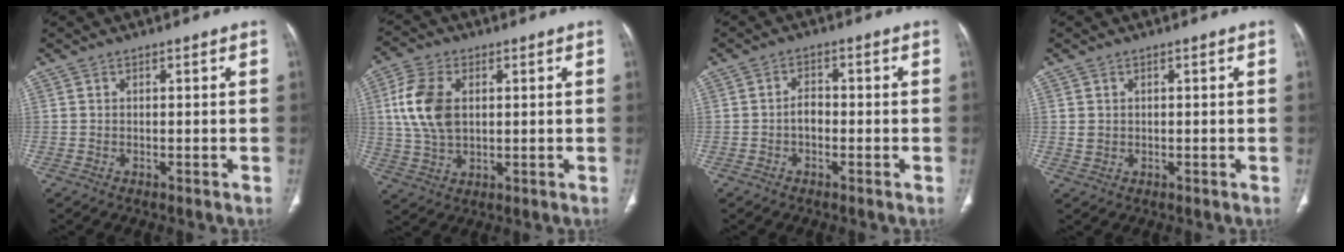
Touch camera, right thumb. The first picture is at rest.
{"total": 10.7, "force": [2.0, 6.7, 8.0], "torque": [-0.164, 0.001, 0.040]}
{"total": 2.7, "force": [-0.8, 1.8, 1.9], "torque": [-0.020, 0.013, -0.020]}
{"total": 1.6, "force": [0.3, 1.4, 0.6], "torque": [-0.006, 0.000, 0.012]}